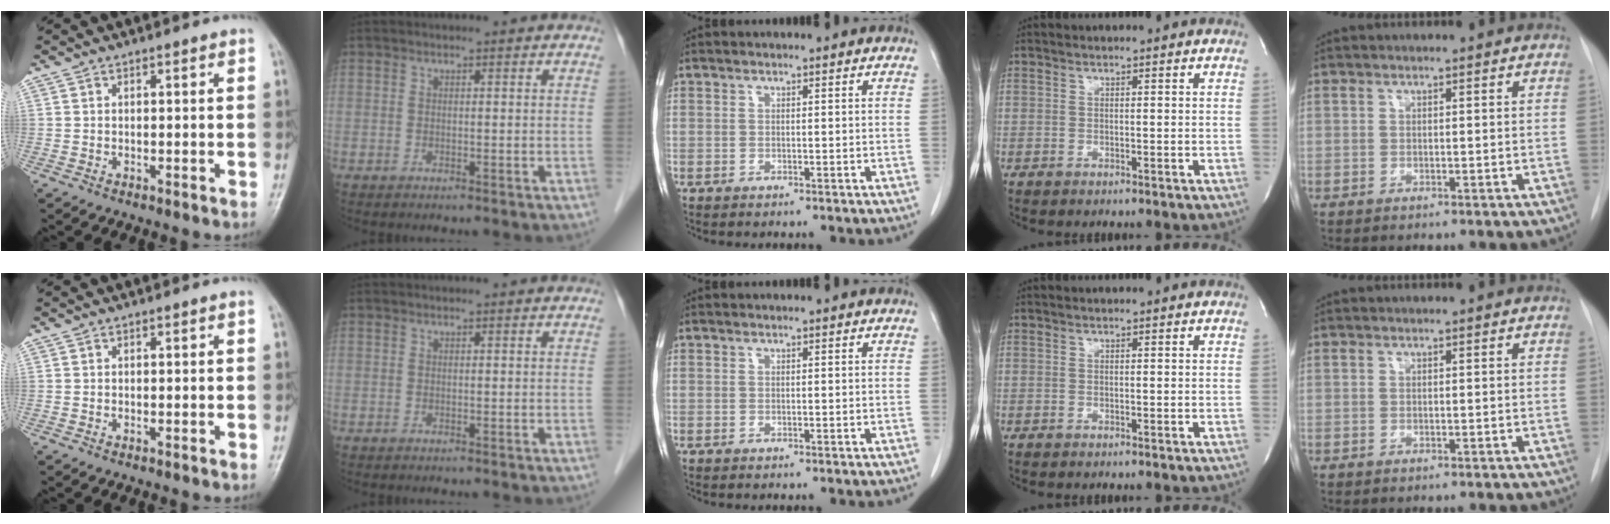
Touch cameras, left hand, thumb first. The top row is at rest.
{}